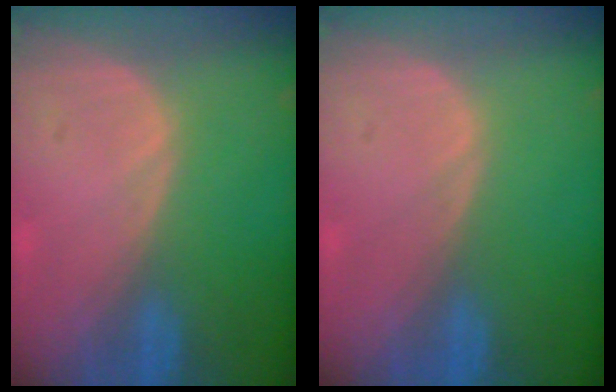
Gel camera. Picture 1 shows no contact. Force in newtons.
{"total": 0.0}